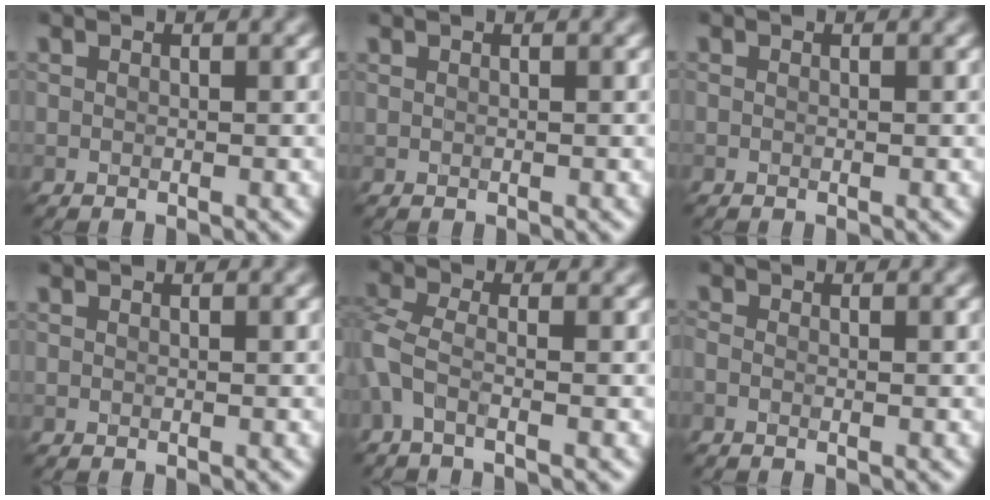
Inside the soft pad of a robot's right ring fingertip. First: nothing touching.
{"total": 0.7, "force": [0.5, 0.3, 0.3], "torque": [-0.006, 0.001, 0.002]}
{"total": 0.0}
{"total": 0.0}
{"total": 2.4, "force": [-1.1, 0.7, 2.1], "torque": [-0.054, -0.007, -0.036]}
{"total": 0.8, "force": [-0.3, 0.4, 0.6], "torque": [-0.012, -0.007, -0.006]}